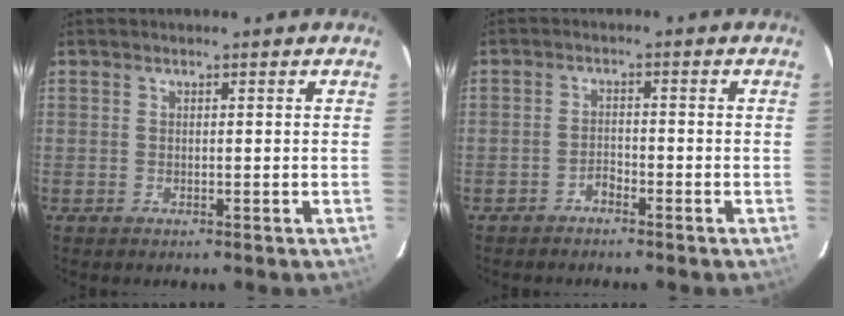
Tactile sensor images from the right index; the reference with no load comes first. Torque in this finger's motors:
{"motor_torque": [0.18, 0.00, 0.02, -0.03]}